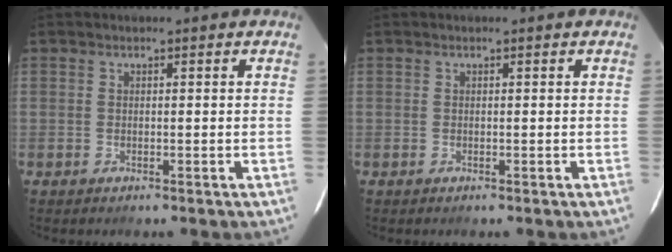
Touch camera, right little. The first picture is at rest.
{"total": 0.0}